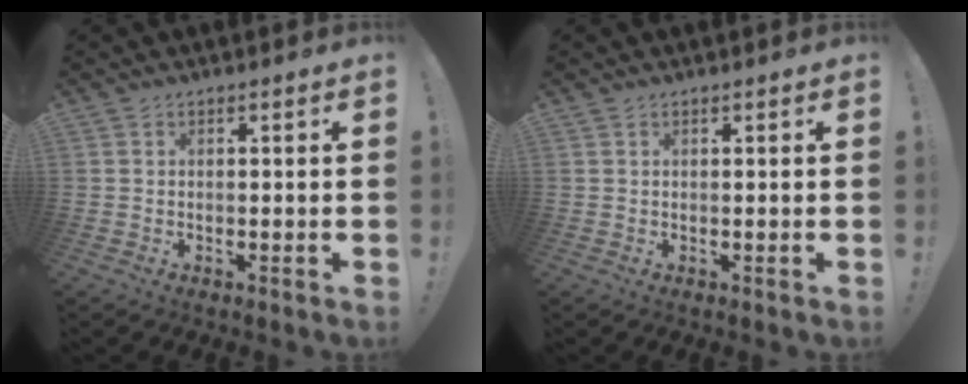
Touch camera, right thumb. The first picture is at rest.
{"total": 0.0}